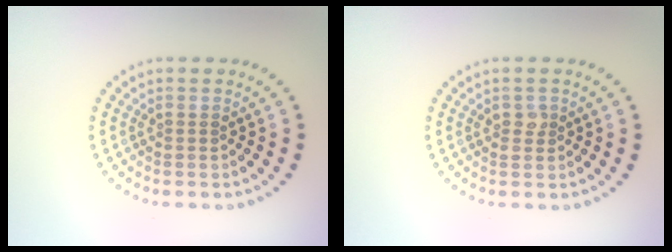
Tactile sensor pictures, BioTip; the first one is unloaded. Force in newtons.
{"total": 1.1, "press": 1.1, "slide": 0.0}